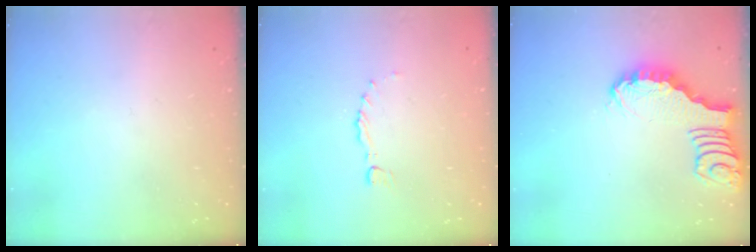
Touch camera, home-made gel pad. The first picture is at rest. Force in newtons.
{"total": 0.0}
{"total": 2.4, "press": 2.4, "slide": 0.2}